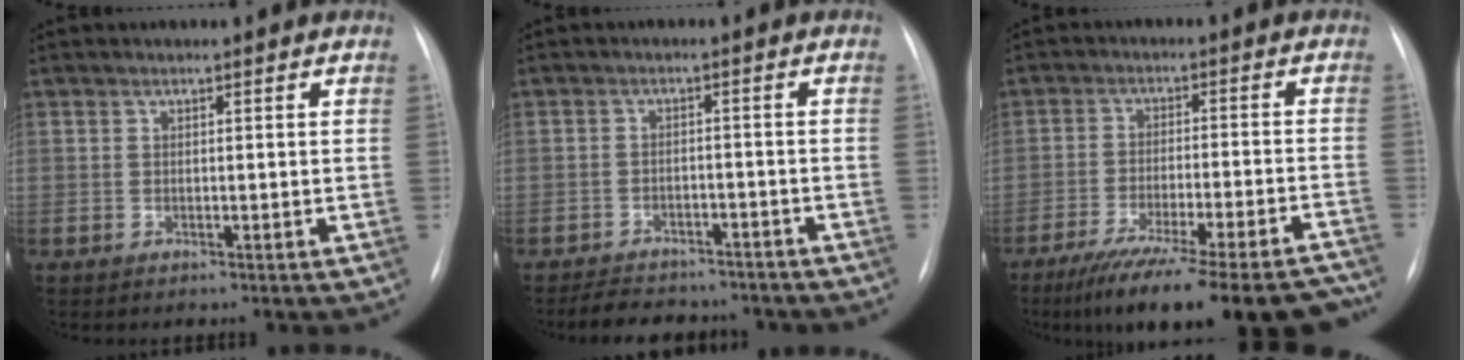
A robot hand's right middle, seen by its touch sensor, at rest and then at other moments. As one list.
[{"total": 9.9, "force": [-8.7, 3.8, 2.8], "torque": [-0.043, 0.007, -0.114]}, {"total": 24.4, "force": [-20.9, 2.1, 12.4], "torque": [-0.128, -0.028, -0.291]}]